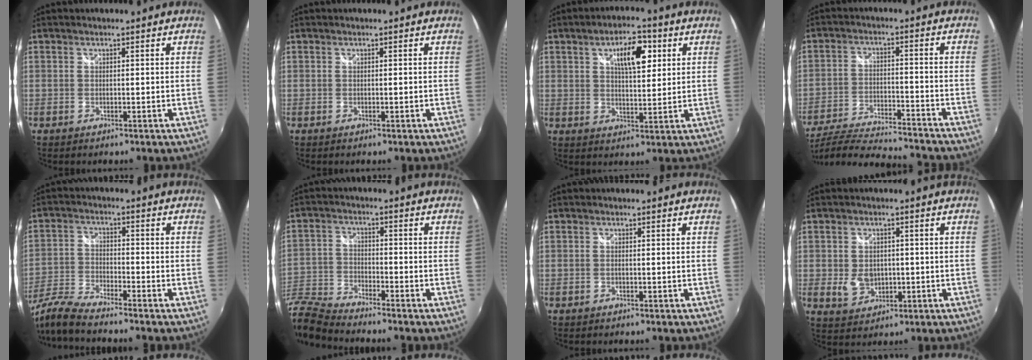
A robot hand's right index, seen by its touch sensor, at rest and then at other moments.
{"total": 0.0}
{"total": 8.6, "force": [3.3, 3.4, 7.1], "torque": [-0.110, 0.017, 0.054]}
{"total": 20.2, "force": [-18.3, 1.7, 8.3], "torque": [-0.163, -0.036, -0.289]}
{"total": 9.1, "force": [-8.2, 0.3, 3.9], "torque": [-0.094, -0.009, -0.171]}
{"total": 10.1, "force": [-8.8, 2.8, 4.1], "torque": [-0.111, -0.006, -0.192]}
{"total": 0.6, "force": [-0.2, -0.1, 0.5], "torque": [-0.007, 0.006, -0.002]}
{"total": 5.0, "force": [-0.4, 4.0, 3.0], "torque": [-0.061, 0.003, 0.002]}